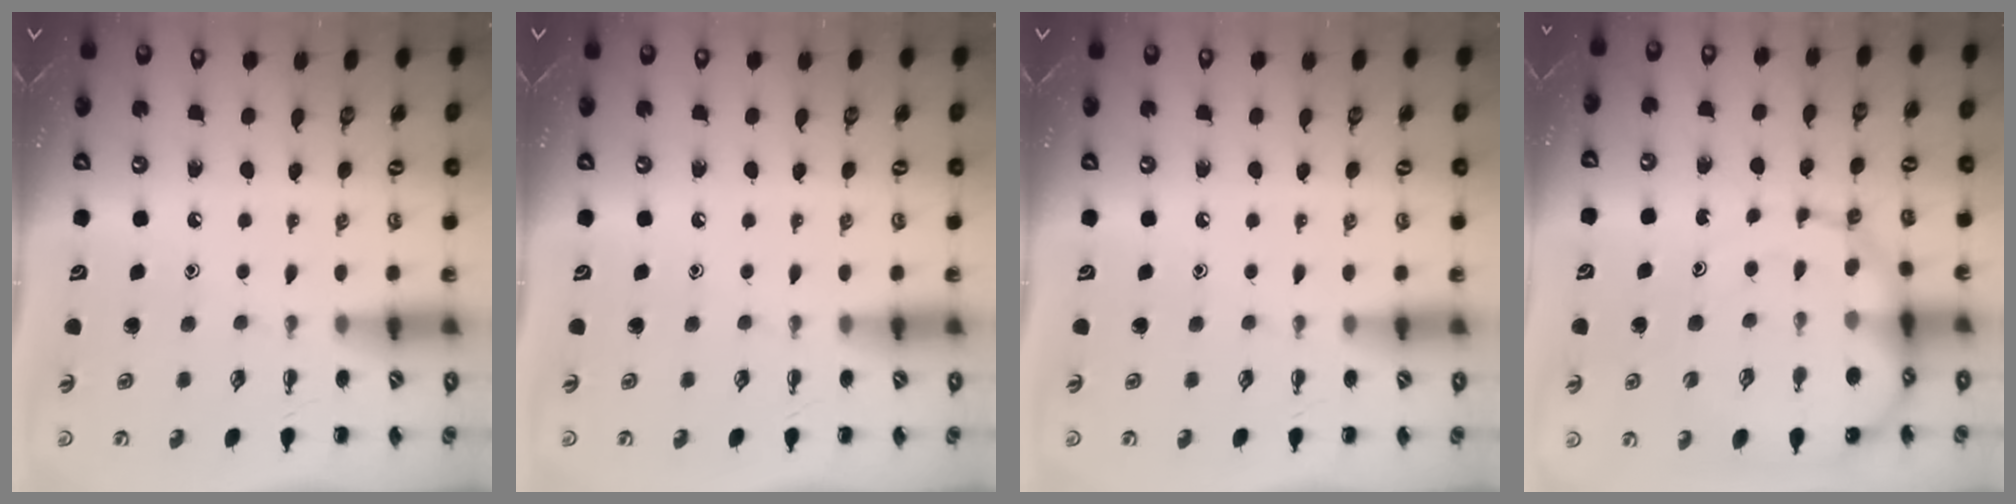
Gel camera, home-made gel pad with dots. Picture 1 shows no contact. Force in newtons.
{"total": 0.0}
{"total": 0.0}
{"total": 13.6, "press": 13.2, "slide": 3.1}